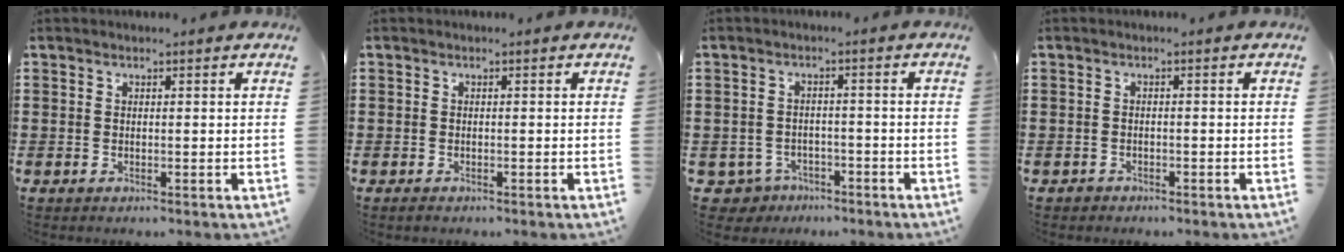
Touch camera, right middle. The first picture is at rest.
{"total": 0.7, "force": [-0.6, 0.5, 0.1], "torque": [-0.003, 0.001, -0.012]}
{"total": 3.1, "force": [-2.7, 1.5, 0.1], "torque": [-0.027, -0.003, -0.063]}
{"total": 1.2, "force": [-1.0, 0.6, -0.1], "torque": [-0.002, 0.004, -0.024]}